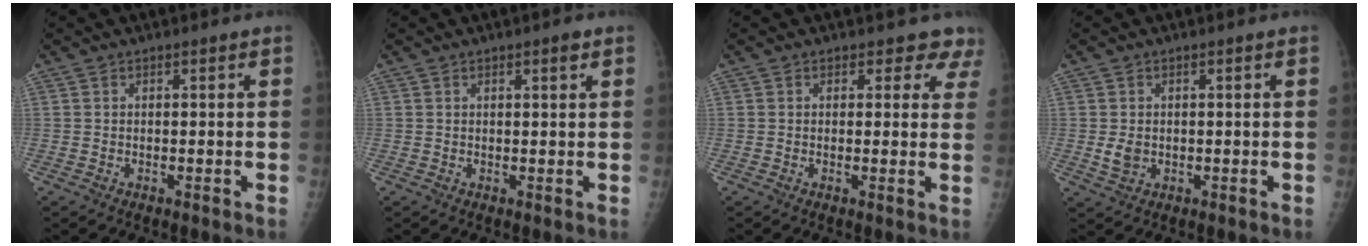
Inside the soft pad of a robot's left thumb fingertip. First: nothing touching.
{"total": 1.1, "force": [0.7, 0.3, 0.9], "torque": [-0.010, -0.002, 0.010]}
{"total": 4.5, "force": [3.6, 2.6, 0.3], "torque": [0.039, -0.016, 0.019]}
{"total": 2.7, "force": [-0.2, 2.1, 1.6], "torque": [-0.021, -0.003, 0.002]}